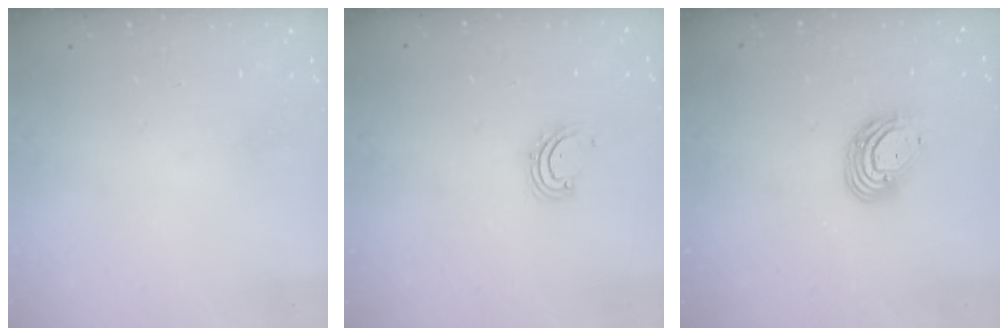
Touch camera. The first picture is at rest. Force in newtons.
{"total": 2.9, "press": 2.9, "slide": 0.4}
{"total": 9.6, "press": 9.4, "slide": 1.9}